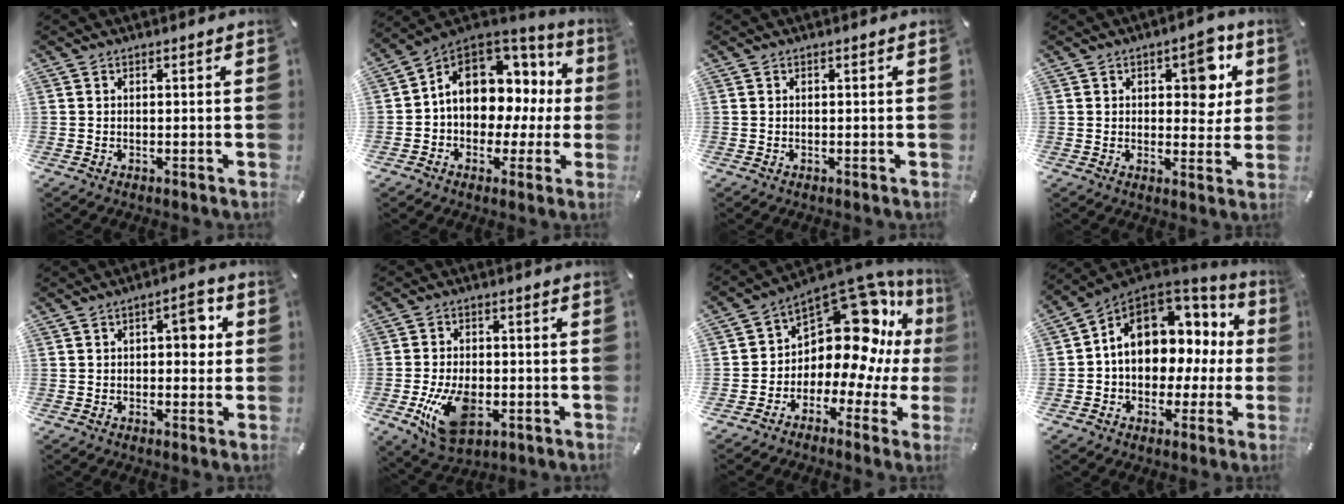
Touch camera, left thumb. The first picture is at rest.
{"total": 12.1, "force": [3.0, 9.5, 6.9], "torque": [-0.109, -0.022, 0.057]}
{"total": 0.0}
{"total": 9.1, "force": [3.2, 5.4, 6.6], "torque": [-0.064, -0.012, 0.044]}
{"total": 6.4, "force": [0.9, 3.6, 5.2], "torque": [-0.054, -0.002, 0.001]}
{"total": 12.4, "force": [-3.4, 7.9, 9.0], "torque": [-0.158, -0.003, -0.056]}
{"total": 15.4, "force": [6.3, 9.4, 10.4], "torque": [-0.156, -0.077, 0.100]}
{"total": 12.4, "force": [3.2, 9.7, 7.1], "torque": [-0.113, -0.017, 0.064]}